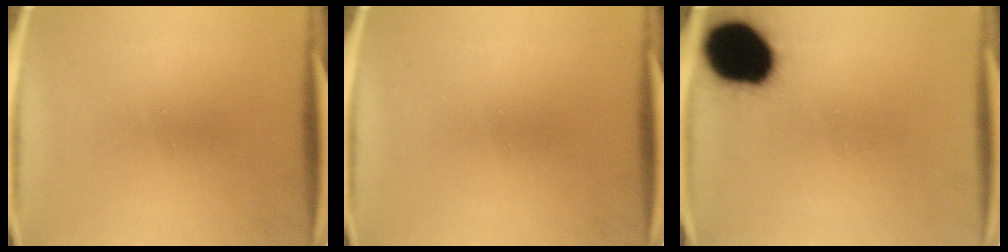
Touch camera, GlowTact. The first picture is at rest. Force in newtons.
{"total": 0.0}
{"total": 18.5}